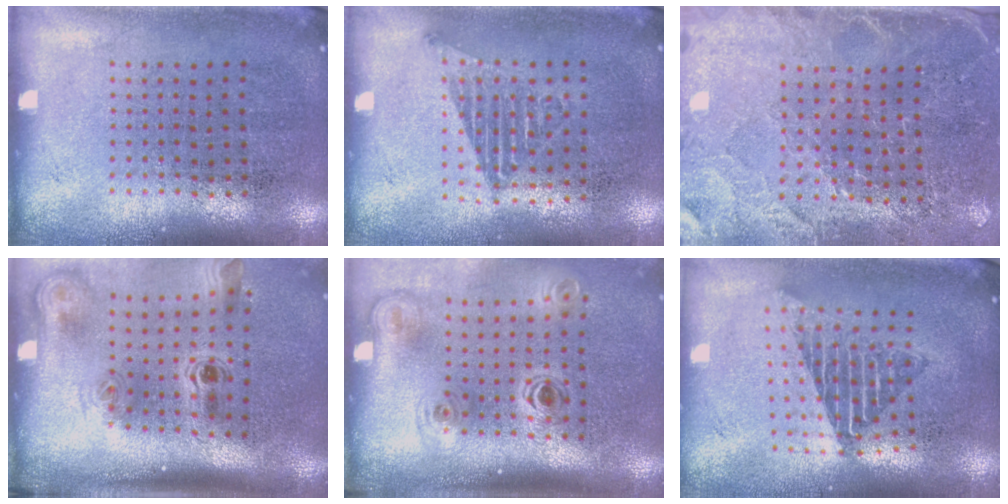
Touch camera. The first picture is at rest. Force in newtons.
{"total": 1.2, "press": 1.0, "slide": 0.6}
{"total": 3.0, "press": 2.8, "slide": 1.1}
{"total": 2.3, "press": 1.5, "slide": 1.8}
{"total": 2.1, "press": 1.4, "slide": 1.6}
{"total": 1.7, "press": 1.4, "slide": 1.0}